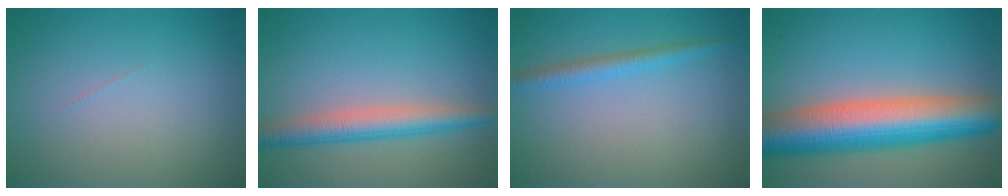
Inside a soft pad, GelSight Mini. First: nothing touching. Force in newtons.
{"total": 4.1, "press": 4.1, "slide": 0.1}
{"total": 1.8, "press": 1.8, "slide": 0.1}
{"total": 10.9, "press": 10.9, "slide": 0.1}